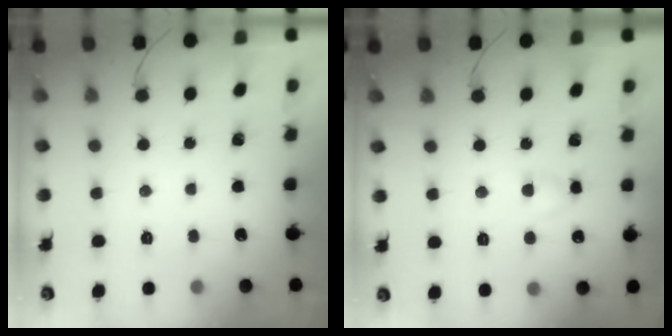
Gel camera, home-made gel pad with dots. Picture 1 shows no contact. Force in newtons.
{"total": 2.9, "press": 2.7, "slide": 1.0}